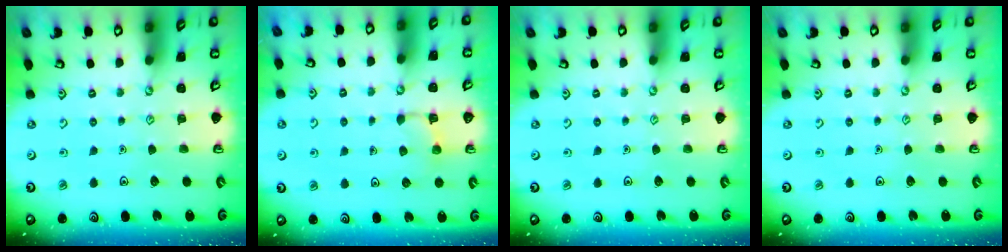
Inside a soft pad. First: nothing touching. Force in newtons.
{"total": 3.8, "press": 3.7, "slide": 0.8}
{"total": 0.0}
{"total": 0.0}